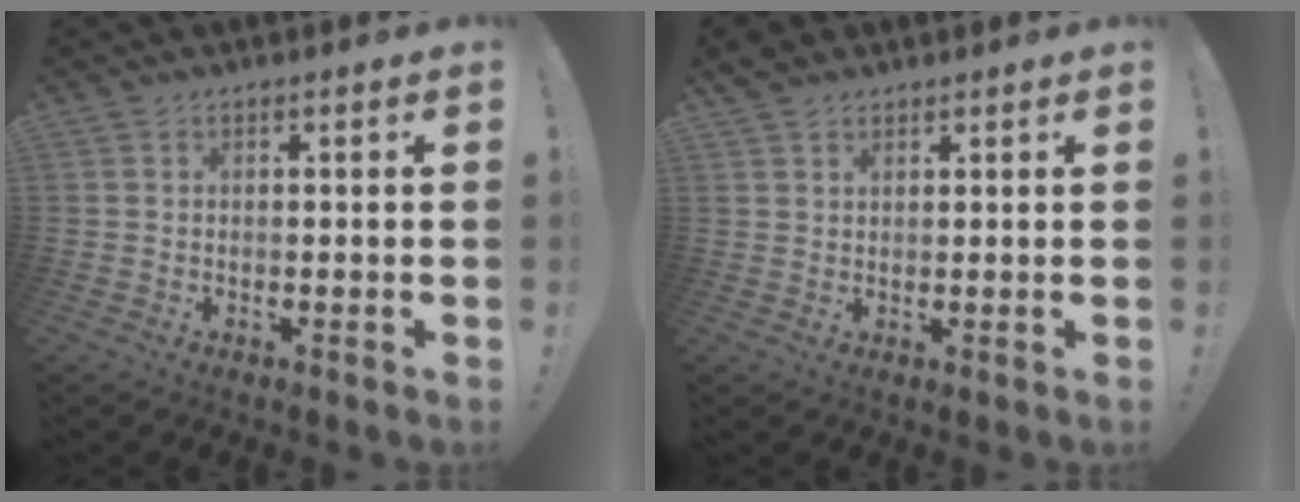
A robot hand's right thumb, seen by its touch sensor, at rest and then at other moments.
{"total": 2.6, "force": [2.1, 1.4, 0.6], "torque": [-0.002, -0.014, 0.038]}